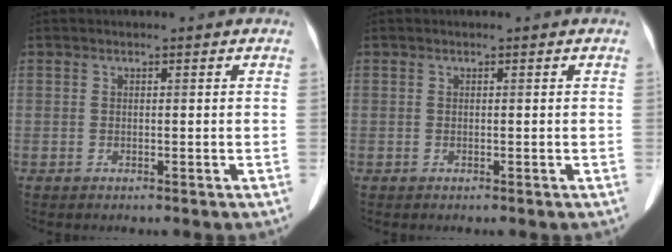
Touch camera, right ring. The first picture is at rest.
{"total": 0.0}